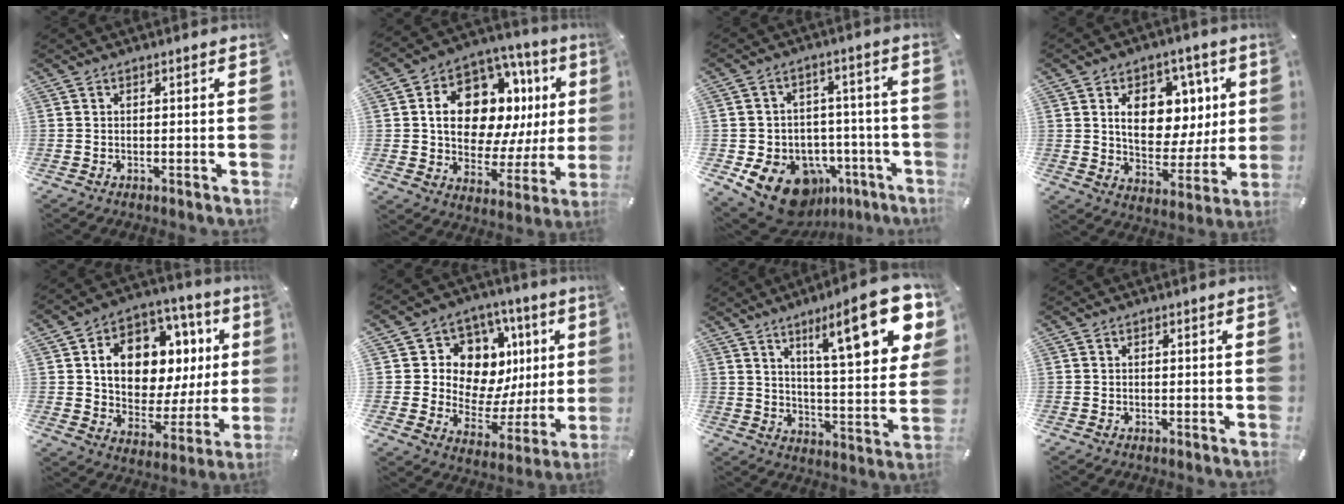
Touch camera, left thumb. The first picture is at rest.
{"total": 17.3, "force": [6.3, 11.1, 11.7], "torque": [-0.179, -0.040, 0.113]}
{"total": 15.6, "force": [-8.3, 10.8, 7.5], "torque": [-0.111, 0.048, -0.127]}
{"total": 13.6, "force": [4.3, 10.5, 7.5], "torque": [-0.100, -0.021, 0.079]}
{"total": 15.1, "force": [5.2, 10.5, 9.5], "torque": [-0.153, -0.034, 0.097]}
{"total": 11.3, "force": [3.7, 10.1, 3.5], "torque": [-0.038, -0.054, 0.073]}
{"total": 20.4, "force": [10.6, 5.7, 16.5], "torque": [-0.232, -0.061, 0.155]}
{"total": 0.0}